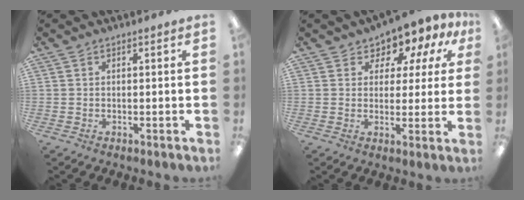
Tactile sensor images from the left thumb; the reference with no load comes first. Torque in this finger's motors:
{"motor_torque": [0.17, 0.30, -0.03, -0.04, 0.06]}